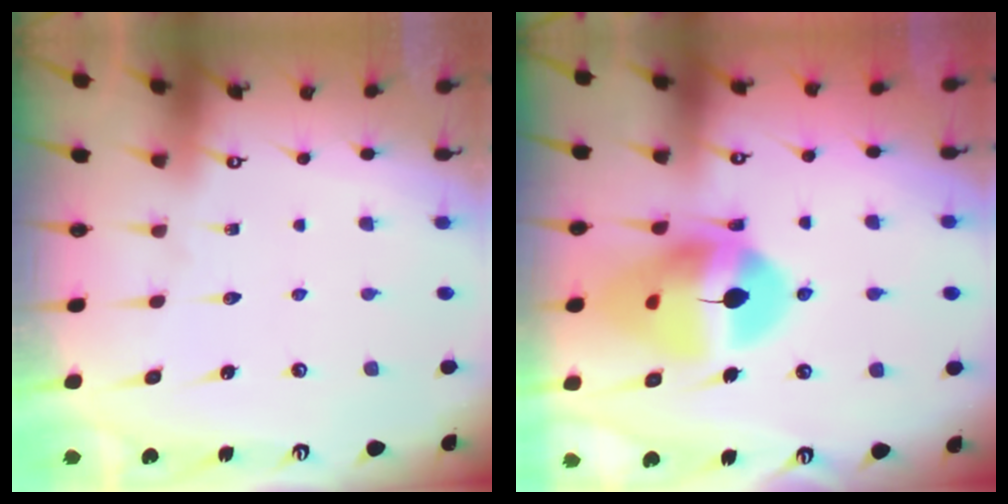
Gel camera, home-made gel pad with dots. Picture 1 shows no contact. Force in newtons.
{"total": 17.0, "press": 16.9, "slide": 2.0}